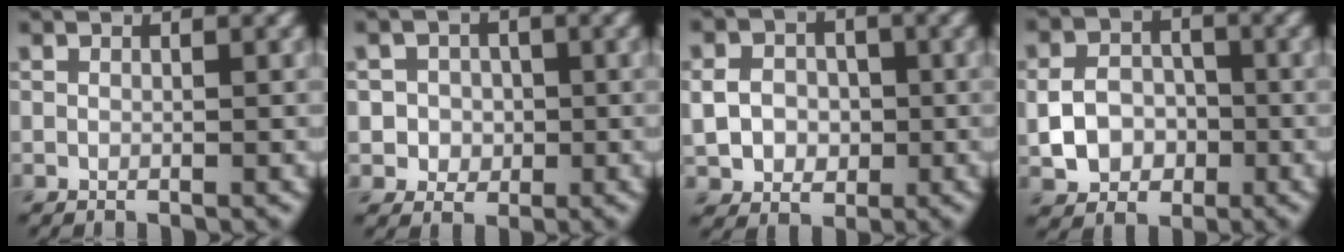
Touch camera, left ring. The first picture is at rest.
{"total": 3.3, "force": [-0.1, 3.2, 0.8], "torque": [-0.001, 0.008, -0.001]}
{"total": 4.2, "force": [-0.2, 3.6, 2.1], "torque": [-0.041, -0.002, -0.010]}
{"total": 4.3, "force": [-1.0, 3.5, 2.3], "torque": [-0.040, 0.002, -0.020]}